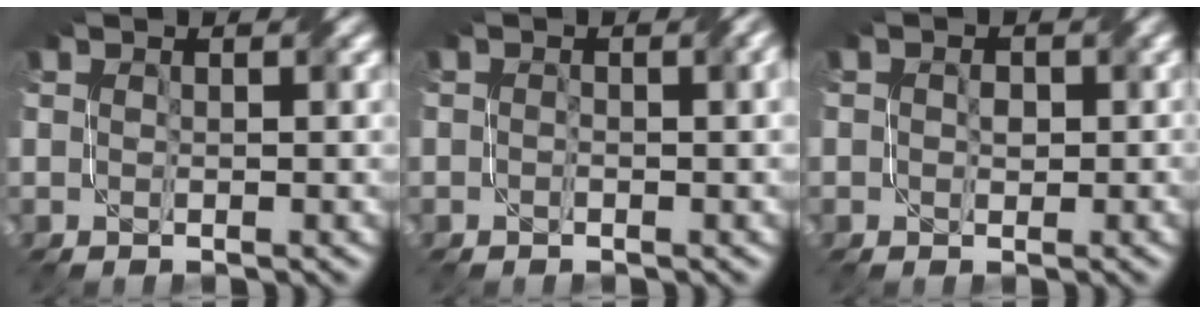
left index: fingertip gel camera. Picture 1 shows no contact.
{"total": 2.0, "force": [-0.2, 0.9, 1.8], "torque": [-0.023, -0.004, -0.002]}
{"total": 1.2, "force": [-0.2, 1.0, 0.7], "torque": [-0.007, 0.001, -0.005]}